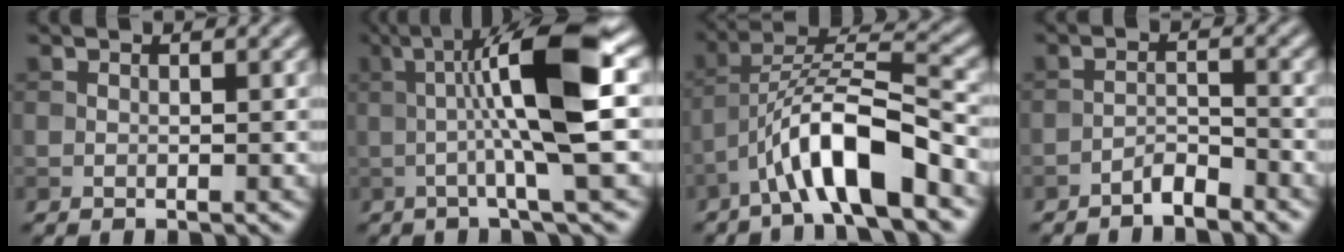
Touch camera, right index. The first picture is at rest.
{"total": 9.8, "force": [0.4, 1.2, 9.7], "torque": [-0.146, 0.016, 0.003]}
{"total": 8.5, "force": [-4.6, 2.0, 6.9], "torque": [-0.115, 0.018, -0.081]}
{"total": 2.1, "force": [-1.9, 0.4, 0.8], "torque": [-0.014, 0.009, -0.037]}